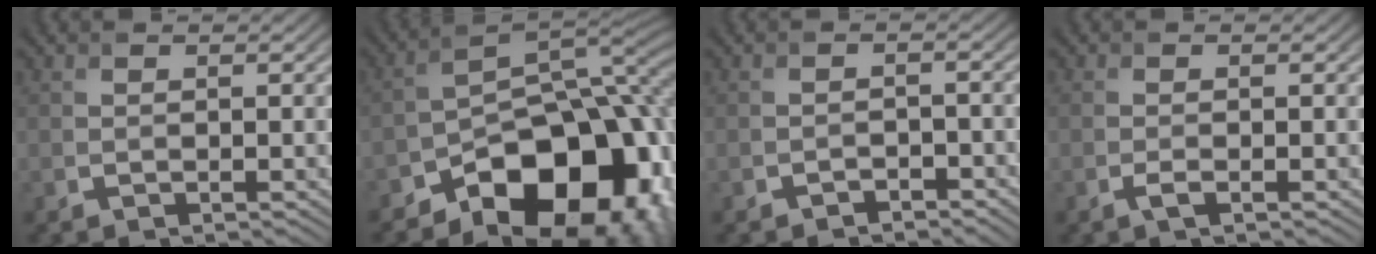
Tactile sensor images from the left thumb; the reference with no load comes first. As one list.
[{"total": 17.9, "force": [-8.3, 10.2, 12.1], "torque": [-0.152, -0.027, -0.114]}, {"total": 1.5, "force": [-1.3, 0.6, 0.2], "torque": [-0.001, 0.003, -0.020]}, {"total": 0.9, "force": [-0.5, 0.2, 0.7], "torque": [-0.016, 0.002, -0.011]}]